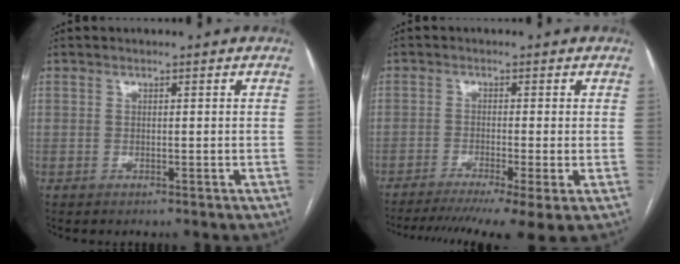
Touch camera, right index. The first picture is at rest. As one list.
[{"total": 11.5, "force": [-8.1, 0.2, 8.1], "torque": [-0.120, -0.017, -0.126]}]